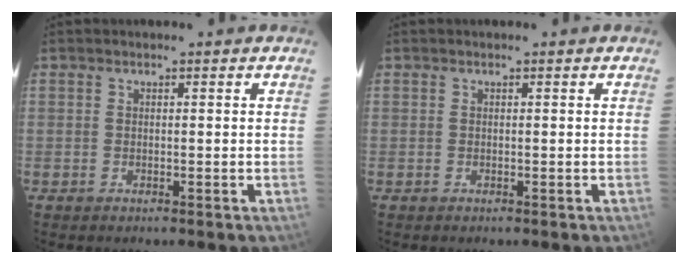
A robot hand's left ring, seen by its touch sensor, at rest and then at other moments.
{"total": 0.0}